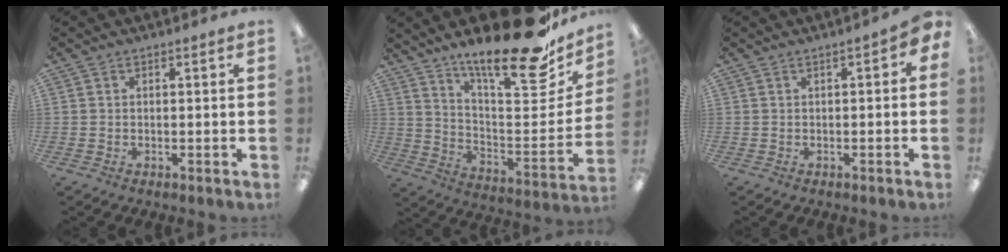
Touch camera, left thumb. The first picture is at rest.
{"total": 23.1, "force": [18.3, 4.8, 13.3], "torque": [-0.193, -0.136, 0.295]}
{"total": 1.5, "force": [-0.4, 0.9, 1.2], "torque": [-0.023, 0.005, -0.008]}